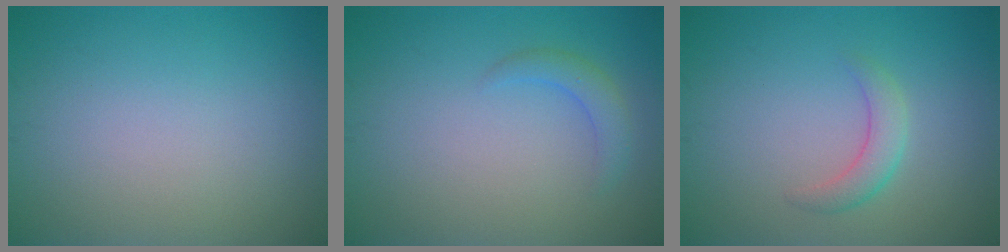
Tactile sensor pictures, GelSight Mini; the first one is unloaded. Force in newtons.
{"total": 1.7, "press": 1.7, "slide": 0.2}
{"total": 2.2, "press": 2.2, "slide": 0.2}